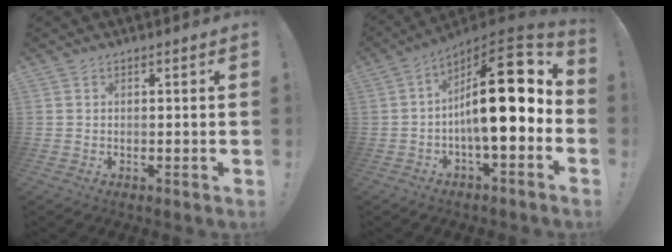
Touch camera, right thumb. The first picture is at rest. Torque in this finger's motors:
{"motor_torque": [0.69, 1.46, 2.08, -0.69, 0.17]}